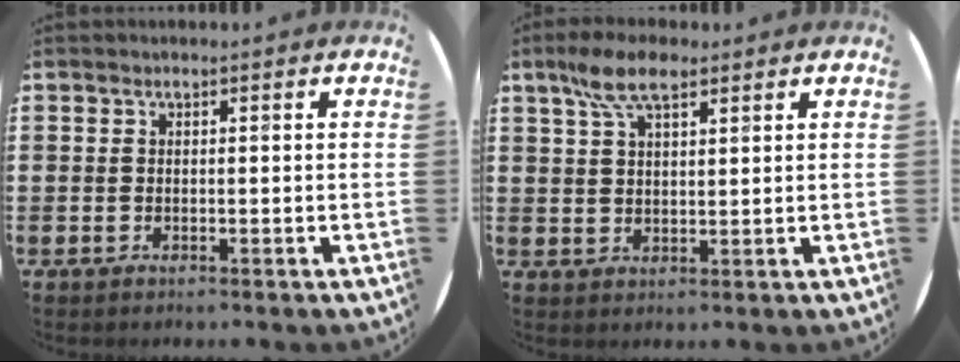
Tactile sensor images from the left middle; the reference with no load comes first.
{"total": 6.4, "force": [4.2, 2.4, 4.1], "torque": [-0.090, 0.006, 0.076]}